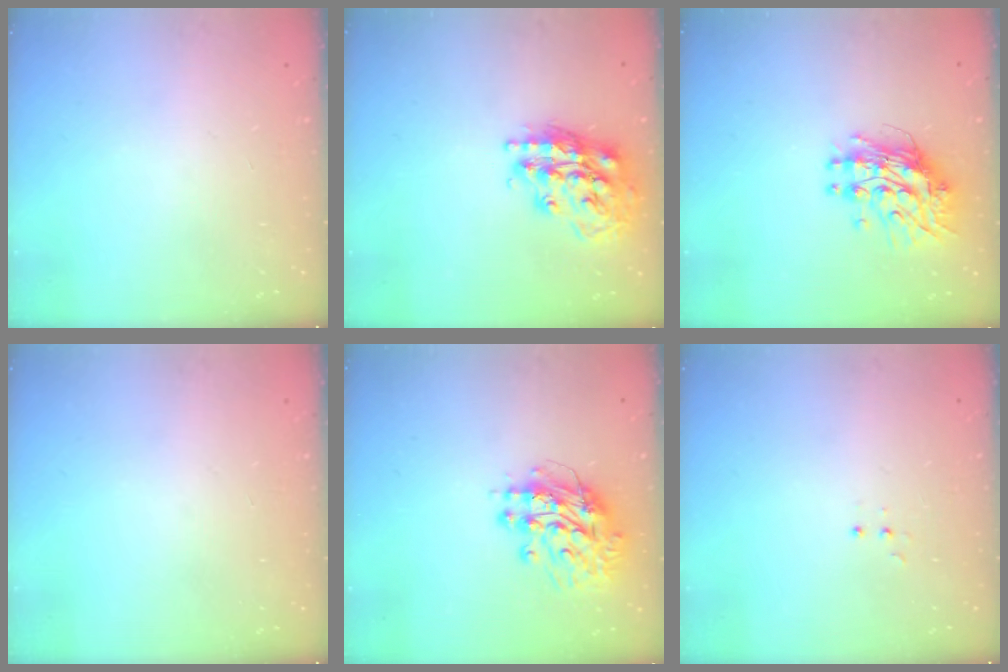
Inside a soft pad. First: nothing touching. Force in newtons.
{"total": 18.4, "press": 18.3, "slide": 1.7}
{"total": 11.4, "press": 11.3, "slide": 1.0}
{"total": 0.0}
{"total": 12.5, "press": 12.4, "slide": 1.2}
{"total": 3.4, "press": 3.3, "slide": 0.7}